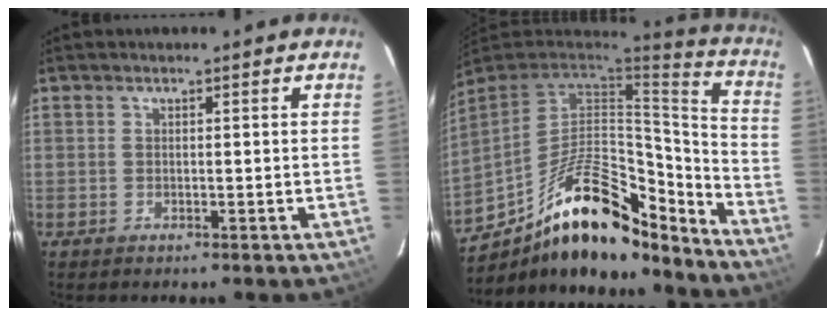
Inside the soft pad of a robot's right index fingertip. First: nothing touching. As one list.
[{"total": 24.3, "force": [-16.5, 9.5, 15.2], "torque": [-0.268, 0.011, -0.252]}]